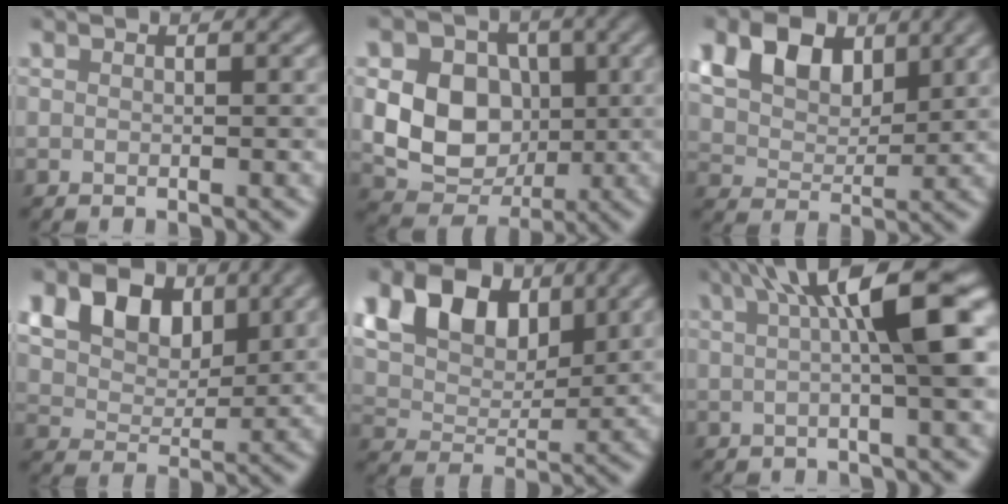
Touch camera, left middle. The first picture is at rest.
{"total": 8.4, "force": [0.4, 6.8, 5.0], "torque": [-0.085, -0.001, 0.000]}
{"total": 7.0, "force": [3.5, 4.5, 4.1], "torque": [-0.089, 0.012, 0.051]}
{"total": 9.1, "force": [4.4, 6.2, 5.0], "torque": [-0.102, 0.020, 0.070]}
{"total": 9.3, "force": [4.8, 5.7, 5.6], "torque": [-0.107, 0.017, 0.069]}
{"total": 8.0, "force": [2.0, 1.4, 7.6], "torque": [-0.098, 0.015, 0.025]}